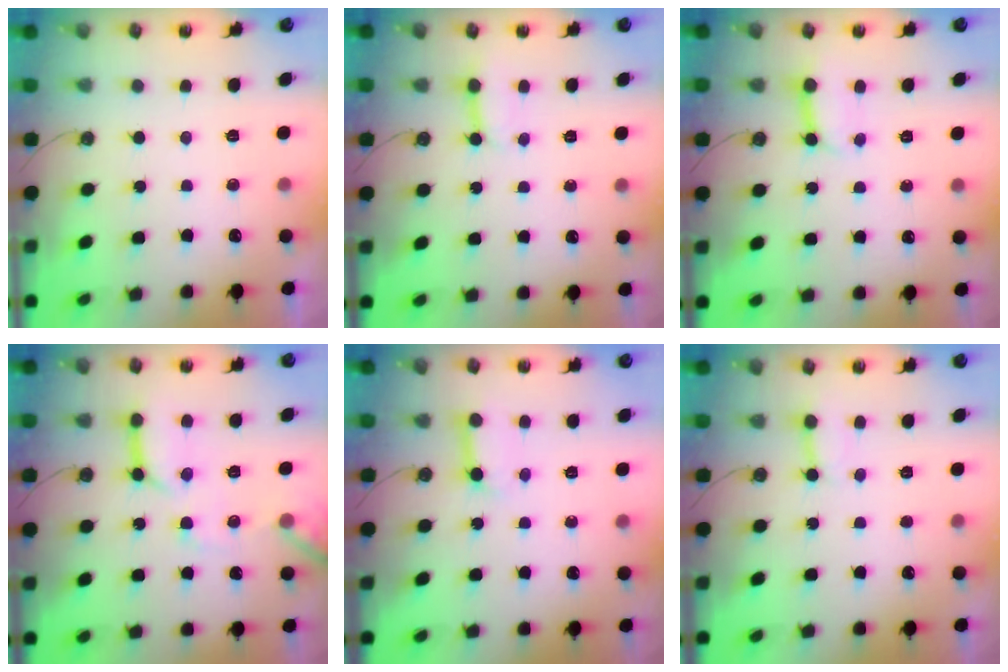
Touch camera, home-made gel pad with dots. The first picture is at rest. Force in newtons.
{"total": 3.0, "press": 2.9, "slide": 0.4}
{"total": 6.3, "press": 6.3, "slide": 0.4}
{"total": 13.5, "press": 13.4, "slide": 1.5}
{"total": 7.0, "press": 7.0, "slide": 0.8}
{"total": 3.1, "press": 3.0, "slide": 0.4}